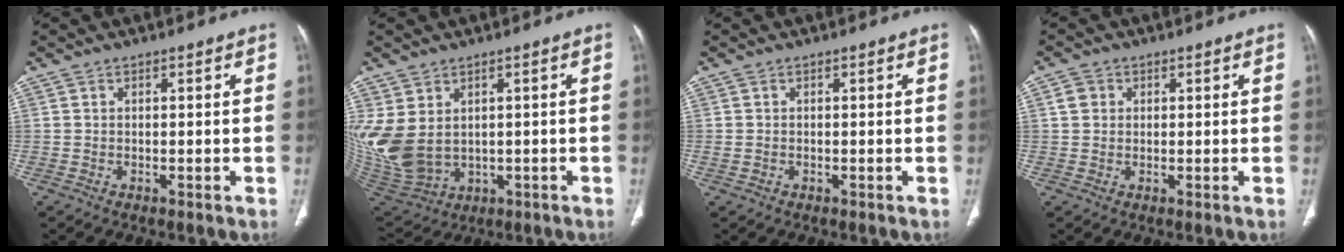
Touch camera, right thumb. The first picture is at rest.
{"total": 12.8, "force": [1.3, 9.3, 8.7], "torque": [-0.206, -0.009, 0.061]}
{"total": 0.8, "force": [-0.2, 0.6, 0.5], "torque": [-0.017, 0.005, 0.001]}
{"total": 2.5, "force": [0.6, 2.2, 0.9], "torque": [-0.004, 0.004, 0.008]}